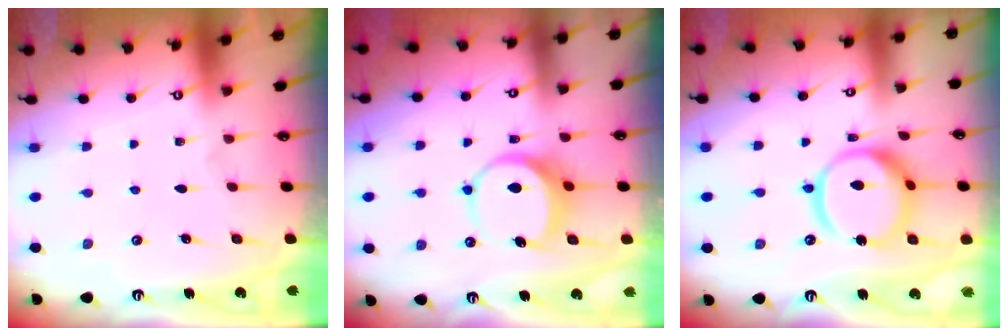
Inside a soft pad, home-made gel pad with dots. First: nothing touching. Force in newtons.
{"total": 7.7, "press": 7.6, "slide": 0.8}
{"total": 15.1, "press": 15.0, "slide": 1.9}